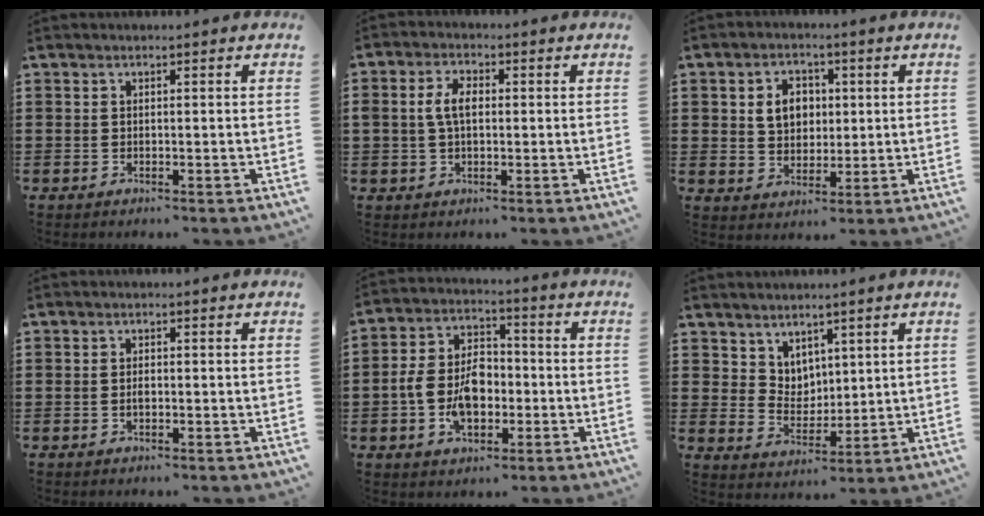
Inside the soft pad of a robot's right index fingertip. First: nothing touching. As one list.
[{"total": 4.4, "force": [0.4, 2.5, 3.6], "torque": [-0.089, 0.007, -0.001]}, {"total": 5.4, "force": [1.0, 4.4, 3.0], "torque": [-0.066, 0.013, 0.012]}, {"total": 1.1, "force": [-0.2, 0.6, 0.9], "torque": [-0.018, 0.002, -0.004]}, {"total": 8.6, "force": [-1.6, 6.0, 6.0], "torque": [-0.143, 0.010, -0.035]}, {"total": 4.7, "force": [3.6, 3.1, 0.0], "torque": [-0.020, -0.004, 0.068]}]